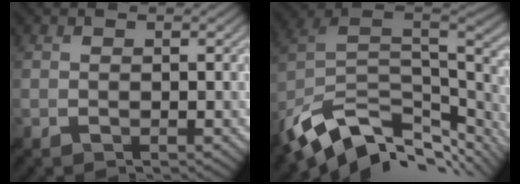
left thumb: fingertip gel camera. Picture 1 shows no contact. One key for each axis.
{"total": 13.6, "fx": -6.9, "fy": 7.0, "fz": 9.4, "tx": -0.218, "ty": -0.013, "tz": -0.114}